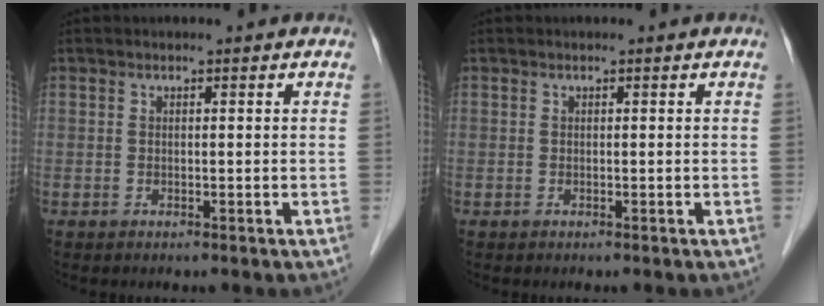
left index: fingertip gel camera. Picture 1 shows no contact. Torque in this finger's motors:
{"motor_torque": [0.00, 0.00, 0.00, 0.00]}